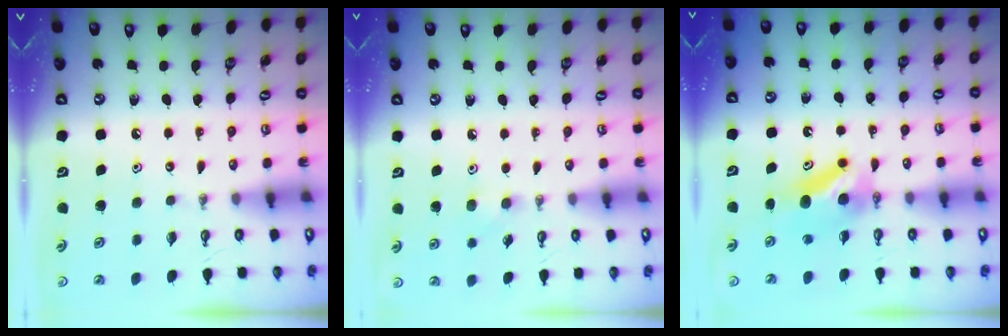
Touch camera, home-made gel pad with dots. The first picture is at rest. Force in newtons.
{"total": 4.6, "press": 4.6, "slide": 0.6}
{"total": 7.1, "press": 6.2, "slide": 3.5}